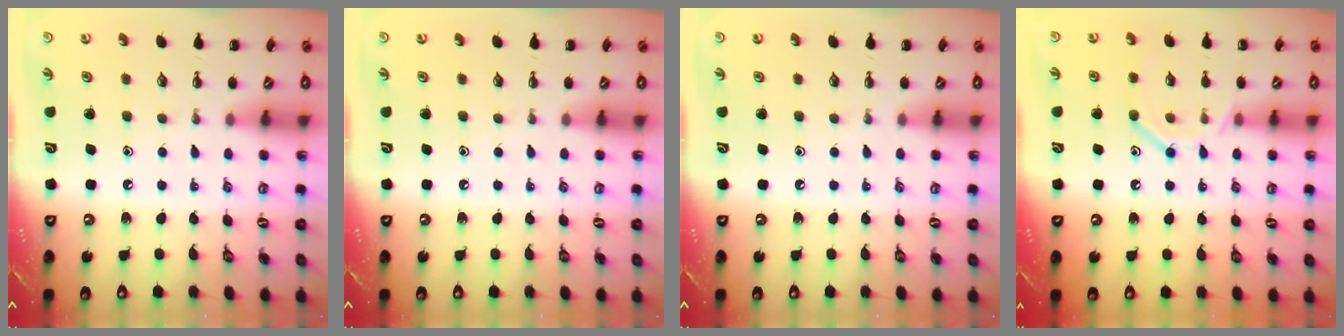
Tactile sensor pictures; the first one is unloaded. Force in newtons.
{"total": 0.0}
{"total": 0.0}
{"total": 10.3, "press": 10.3, "slide": 1.0}